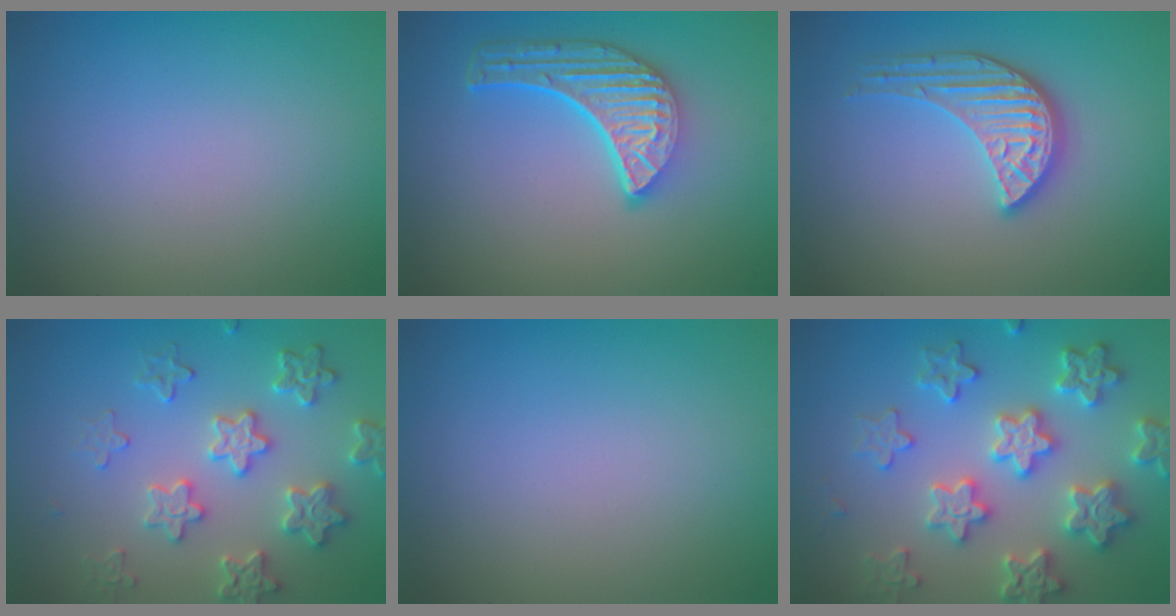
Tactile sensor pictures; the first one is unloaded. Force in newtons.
{"total": 5.7, "press": 4.3, "slide": 3.8}
{"total": 3.9, "press": 3.5, "slide": 1.6}
{"total": 4.0, "press": 3.9, "slide": 0.9}
{"total": 0.0}
{"total": 6.1, "press": 5.9, "slide": 1.3}